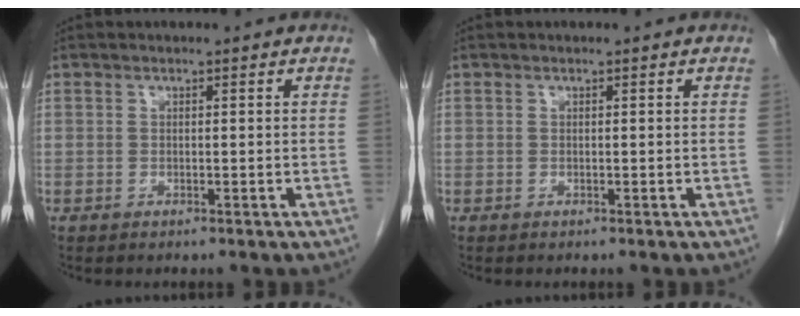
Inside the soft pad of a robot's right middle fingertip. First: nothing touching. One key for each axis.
{"total": 0.0}